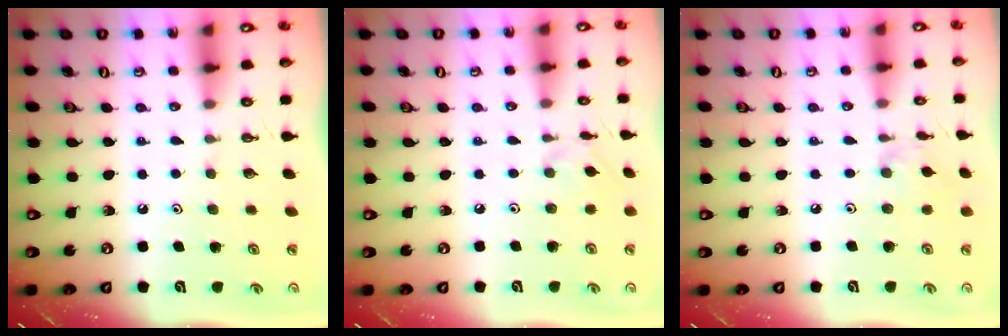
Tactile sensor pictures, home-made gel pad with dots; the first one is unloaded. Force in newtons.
{"total": 1.8, "press": 1.8, "slide": 0.4}
{"total": 2.5, "press": 2.5, "slide": 0.5}